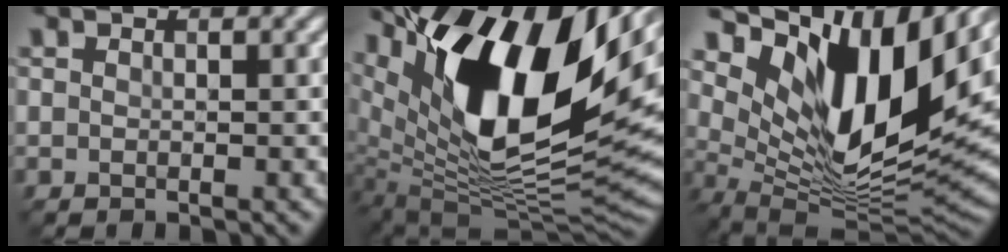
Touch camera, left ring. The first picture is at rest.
{"total": 16.7, "force": [7.3, 6.9, 13.3], "torque": [-0.238, -0.001, 0.125]}
{"total": 14.2, "force": [6.6, 5.3, 11.4], "torque": [-0.204, -0.002, 0.126]}